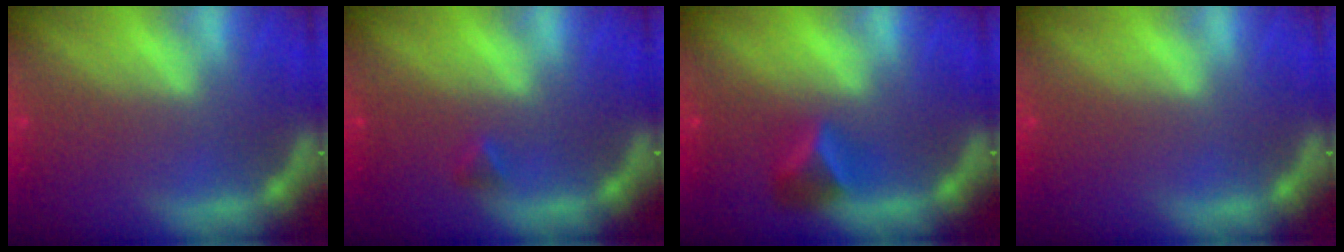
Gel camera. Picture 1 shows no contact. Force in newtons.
{"total": 0.9}
{"total": 2.9}
{"total": 0.0}